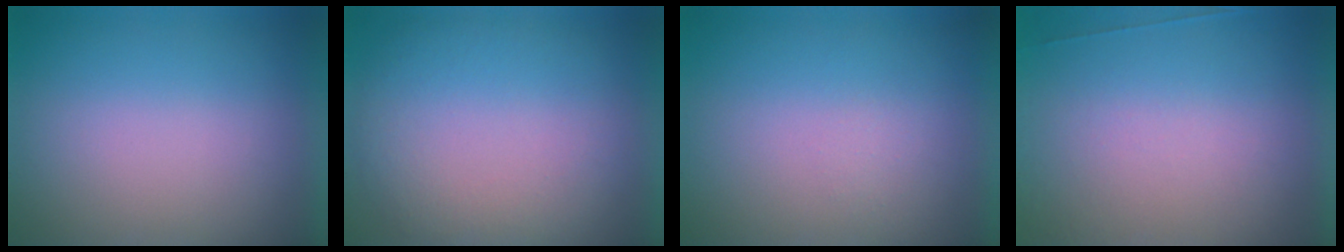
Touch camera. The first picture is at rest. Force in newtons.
{"total": 2.2}
{"total": 1.2}
{"total": 7.5}